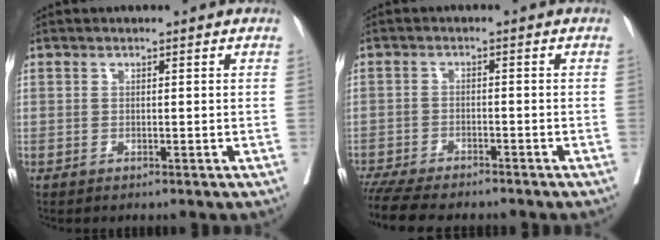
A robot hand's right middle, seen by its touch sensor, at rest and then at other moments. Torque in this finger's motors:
{"motor_torque": [1.12, -1.02, 0.16, 0.08]}